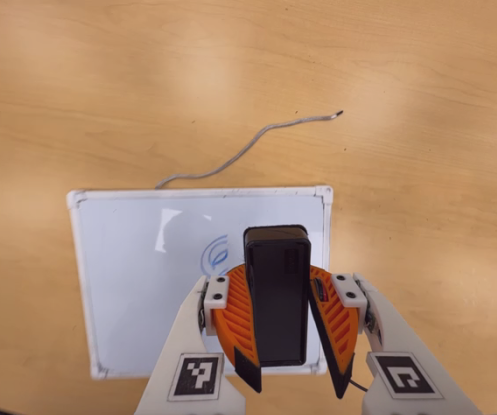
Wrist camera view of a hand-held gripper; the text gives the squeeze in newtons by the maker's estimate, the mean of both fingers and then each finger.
{"total": 10.1, "left": 10.0, "right": 10.1}